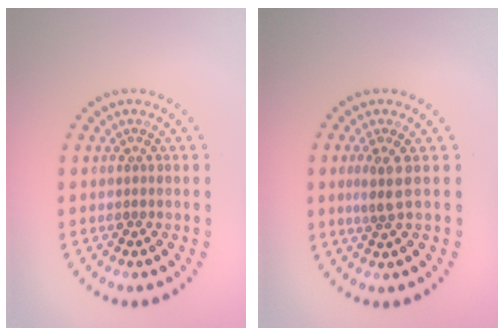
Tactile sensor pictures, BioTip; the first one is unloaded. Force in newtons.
{"total": 2.2, "press": 1.7, "slide": 1.3}